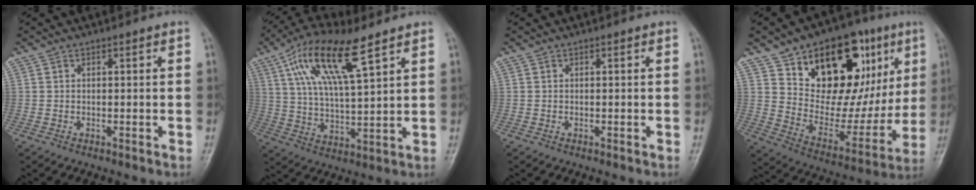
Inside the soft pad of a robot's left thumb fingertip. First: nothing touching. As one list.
[{"total": 15.2, "force": [7.9, 4.3, 12.3], "torque": [-0.229, -0.014, 0.150]}, {"total": 0.0}, {"total": 27.0, "force": [12.0, 14.8, 19.1], "torque": [-0.225, -0.018, 0.199]}]